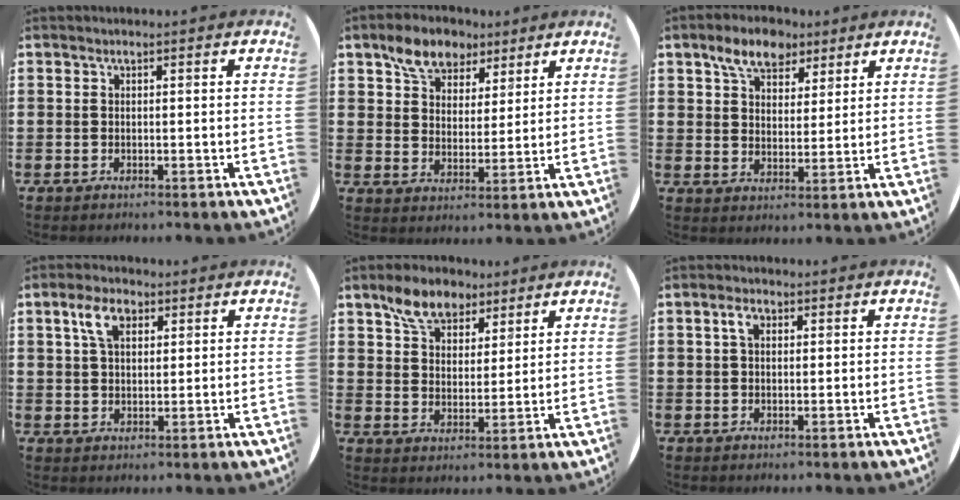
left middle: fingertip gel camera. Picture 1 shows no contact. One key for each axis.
{"total": 6.8, "fx": 5.3, "fy": 3.7, "fz": 1.8, "tx": -0.043, "ty": -0.005, "tz": 0.097}
{"total": 6.6, "fx": 4.9, "fy": 3.6, "fz": 2.6, "tx": -0.053, "ty": -0.002, "tz": 0.088}
{"total": 4.8, "fx": 2.6, "fy": 2.8, "fz": 2.9, "tx": -0.060, "ty": 0.008, "tz": 0.045}
{"total": 6.7, "fx": 5.2, "fy": 3.6, "fz": 2.3, "tx": -0.049, "ty": -0.005, "tz": 0.094}
{"total": 2.5, "fx": 1.1, "fy": 1.5, "fz": 1.7, "tx": -0.029, "ty": 0.004, "tz": 0.018}